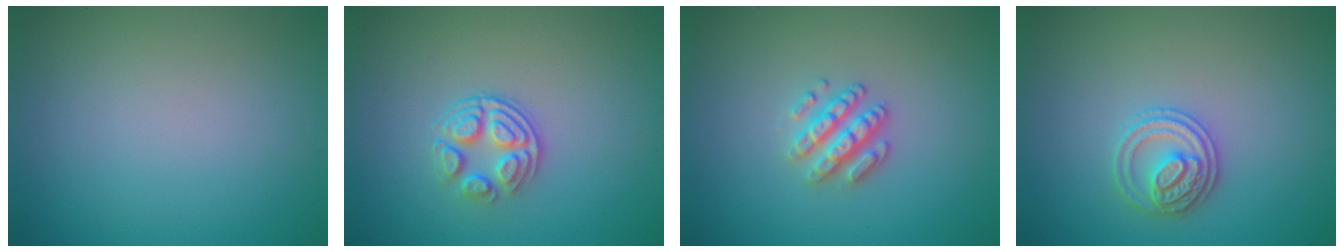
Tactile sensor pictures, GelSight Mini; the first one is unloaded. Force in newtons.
{"total": 3.1, "press": 2.6, "slide": 1.7}
{"total": 2.8, "press": 2.6, "slide": 0.9}
{"total": 2.7, "press": 2.7, "slide": 0.6}